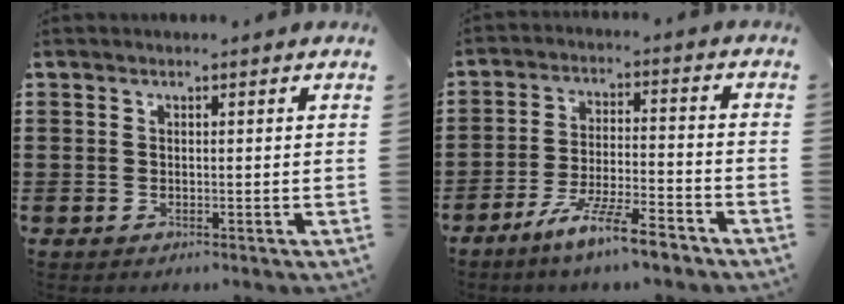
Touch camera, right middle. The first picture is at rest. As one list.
[{"total": 8.5, "force": [-6.8, 0.6, 5.0], "torque": [-0.104, -0.004, -0.129]}]